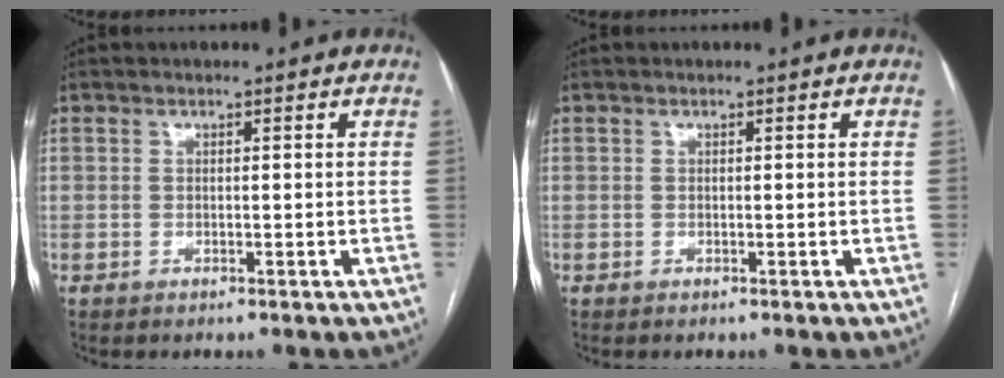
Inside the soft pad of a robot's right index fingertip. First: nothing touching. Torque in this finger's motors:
{"motor_torque": [0.00, 0.00, 0.00, 0.00]}